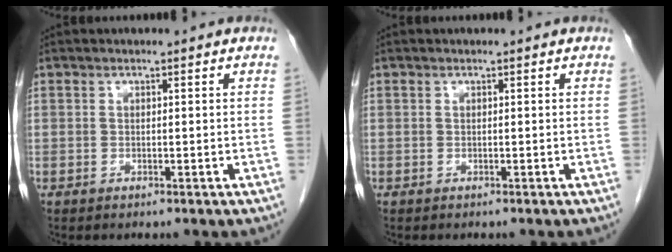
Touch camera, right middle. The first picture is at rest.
{"total": 0.0}